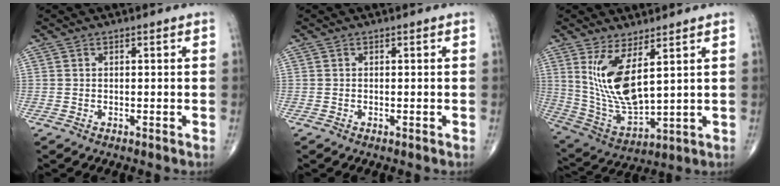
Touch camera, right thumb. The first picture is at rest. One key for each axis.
{"total": 0.0}
{"total": 13.0, "fx": 4.6, "fy": 4.7, "fz": 11.2, "tx": -0.224, "ty": -0.040, "tz": 0.110}